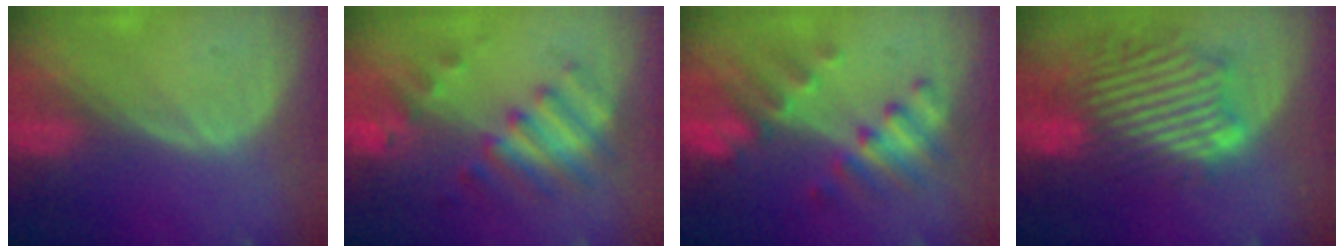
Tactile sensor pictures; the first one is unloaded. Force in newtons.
{"total": 7.2, "press": 7.2, "slide": 1.1}
{"total": 7.5, "press": 7.5, "slide": 0.5}
{"total": 11.7, "press": 10.7, "slide": 5.0}